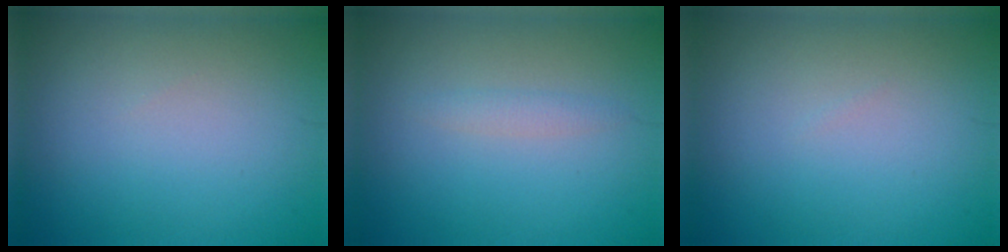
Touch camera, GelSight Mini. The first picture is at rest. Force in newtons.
{"total": 1.1, "press": 1.1, "slide": 0.1}
{"total": 0.0}